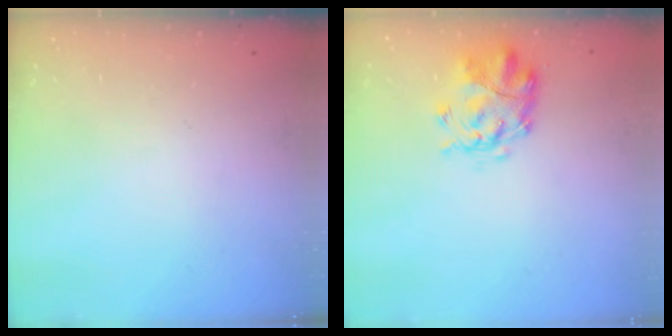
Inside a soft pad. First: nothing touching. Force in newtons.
{"total": 3.8, "press": 3.5, "slide": 1.6}